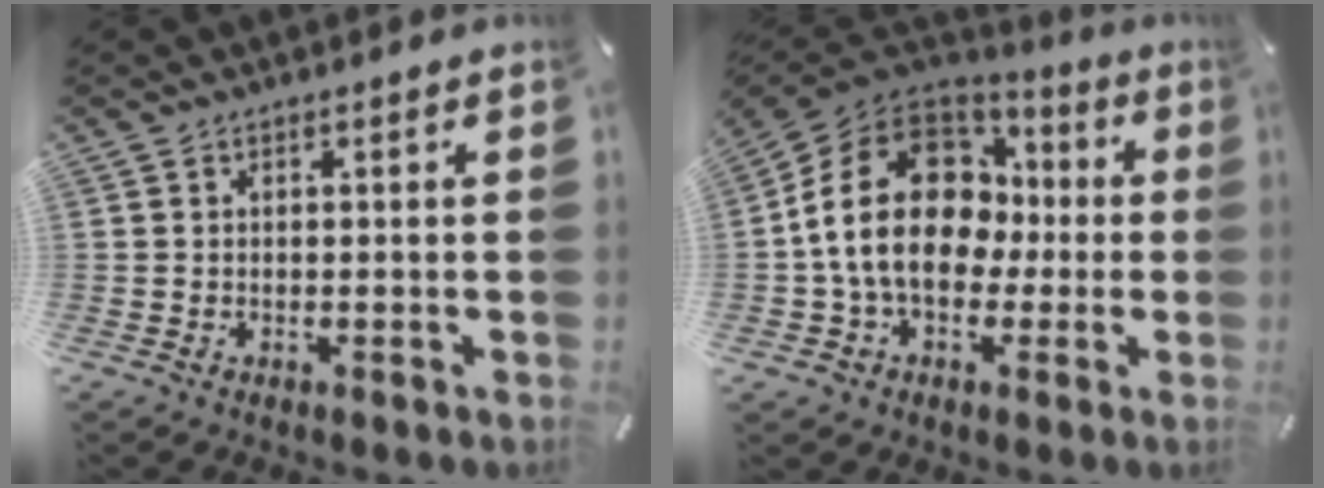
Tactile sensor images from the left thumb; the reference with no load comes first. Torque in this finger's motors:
{"motor_torque": [1.23, 1.74, 1.48, -0.85, 0.83]}